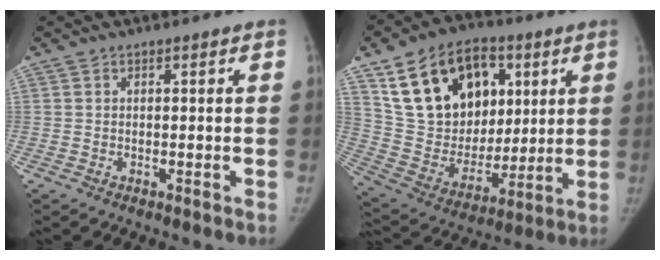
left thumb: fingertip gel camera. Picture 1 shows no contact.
{"total": 23.9, "force": [9.9, 16.5, 14.3], "torque": [-0.212, -0.016, 0.180]}